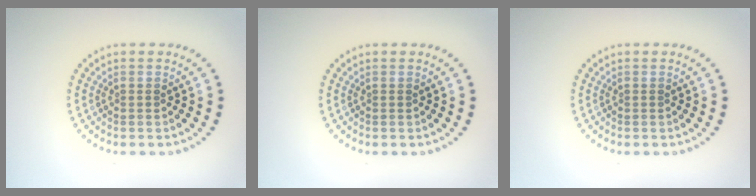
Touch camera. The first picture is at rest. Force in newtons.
{"total": 0.0}
{"total": 0.0}